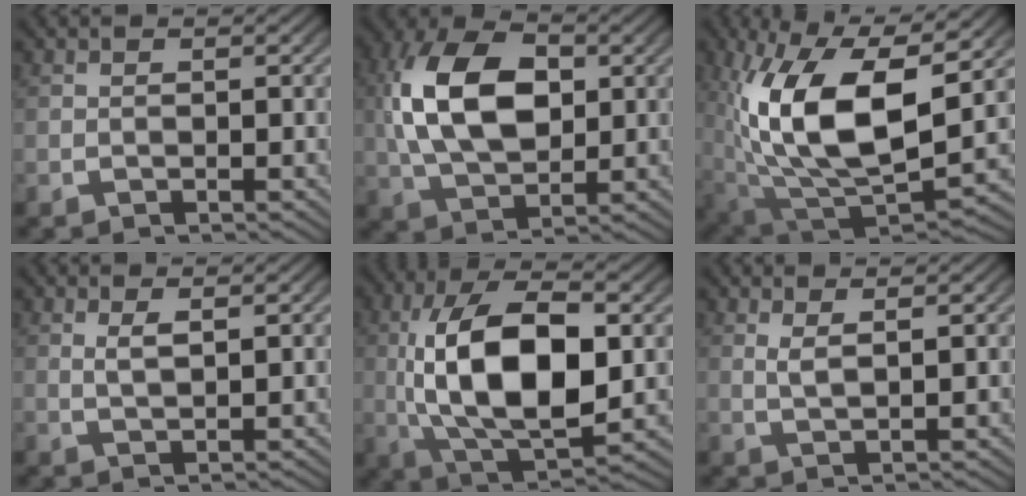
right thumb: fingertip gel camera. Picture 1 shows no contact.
{"total": 11.3, "force": [1.5, 7.3, 8.5], "torque": [-0.191, -0.020, 0.042]}
{"total": 15.4, "force": [-0.1, 9.3, 12.2], "torque": [-0.269, -0.058, 0.030]}
{"total": 1.7, "force": [1.3, 0.2, 1.1], "torque": [-0.025, -0.006, 0.034]}
{"total": 15.1, "force": [-0.3, 8.4, 12.5], "torque": [-0.280, -0.047, 0.025]}
{"total": 2.3, "force": [1.7, 0.3, 1.5], "torque": [-0.033, -0.005, 0.041]}